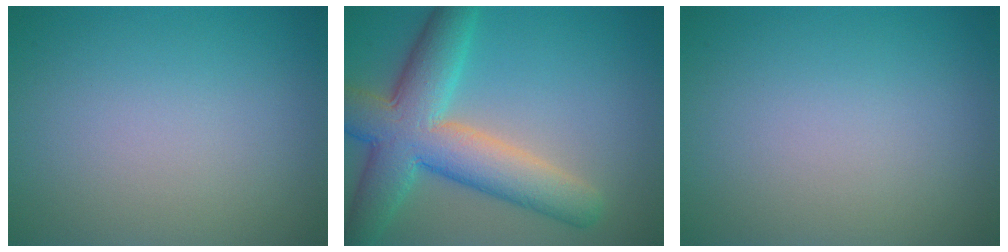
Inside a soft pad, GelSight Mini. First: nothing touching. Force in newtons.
{"total": 9.1, "press": 9.1, "slide": 0.3}
{"total": 0.0}